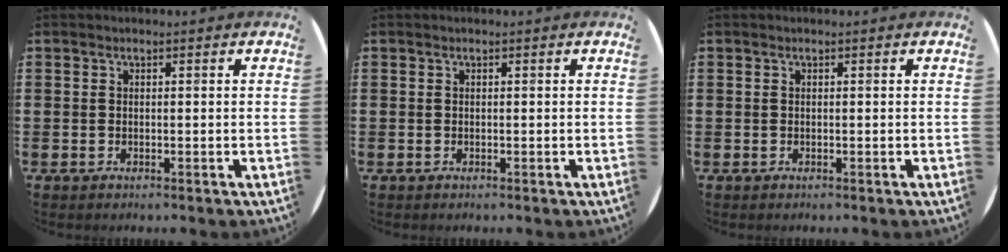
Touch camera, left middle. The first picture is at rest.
{"total": 0.0}
{"total": 0.0}